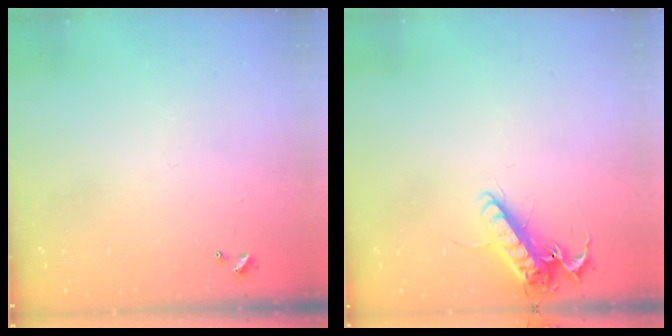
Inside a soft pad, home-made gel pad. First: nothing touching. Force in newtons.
{"total": 12.8, "press": 12.6, "slide": 2.4}